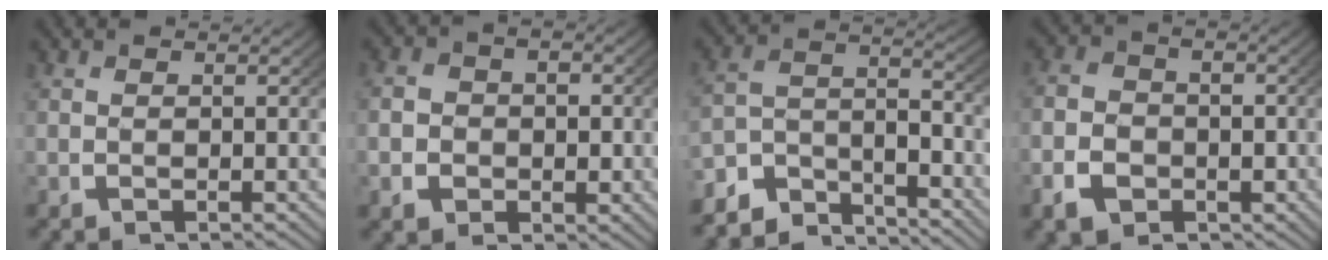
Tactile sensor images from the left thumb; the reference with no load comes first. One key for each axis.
{"total": 4.8, "fx": -0.8, "fy": 4.1, "fz": 2.4, "tx": -0.049, "ty": -0.009, "tz": -0.012}
{"total": 7.1, "fx": -4.4, "fy": 3.8, "fz": 4.0, "tx": -0.072, "ty": -0.020, "tz": -0.074}
{"total": 5.6, "fx": -2.0, "fy": 4.4, "fz": 2.9, "tx": -0.051, "ty": -0.019, "tz": -0.029}